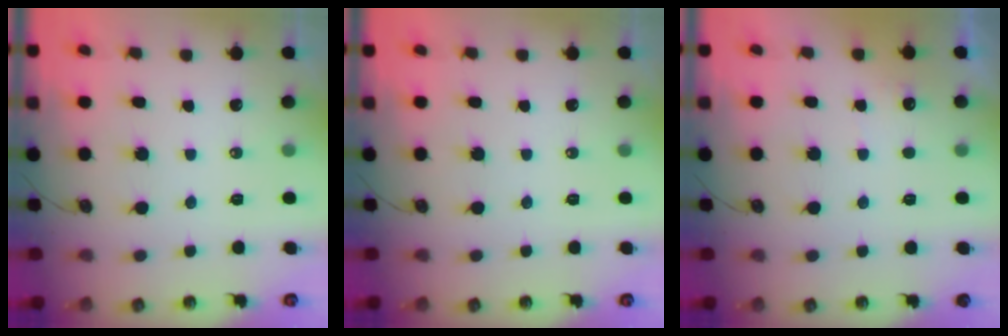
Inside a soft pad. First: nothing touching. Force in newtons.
{"total": 0.0}
{"total": 3.7, "press": 3.5, "slide": 1.1}